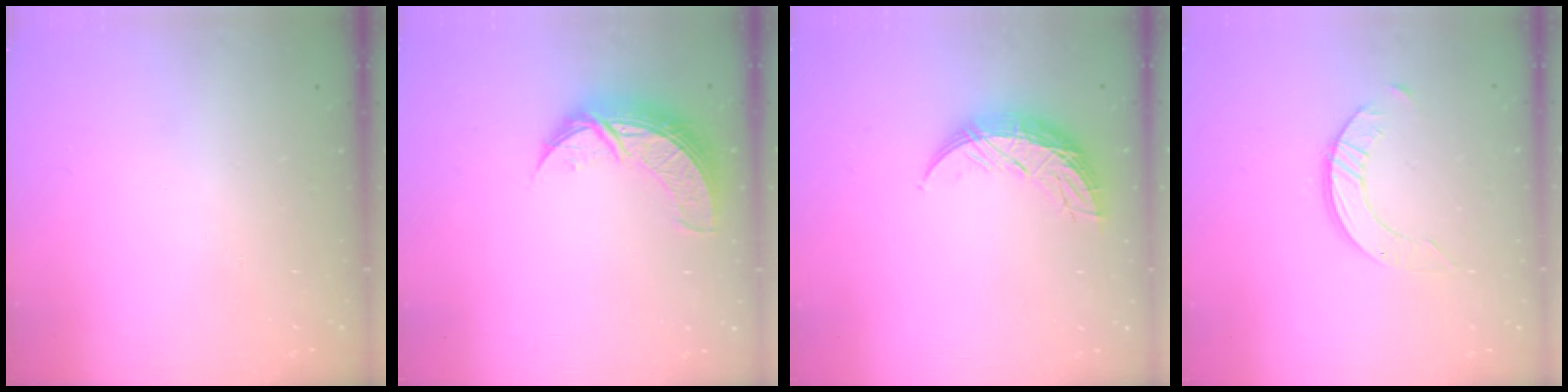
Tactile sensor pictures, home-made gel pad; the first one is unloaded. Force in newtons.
{"total": 10.3, "press": 10.3, "slide": 0.7}
{"total": 10.5, "press": 10.5, "slide": 0.8}
{"total": 4.2, "press": 4.2, "slide": 0.4}